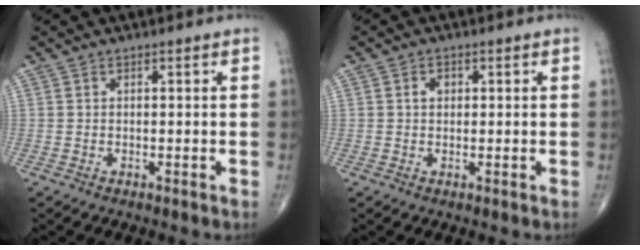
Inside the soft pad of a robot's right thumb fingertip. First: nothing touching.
{"total": 1.8, "force": [0.4, 1.3, 1.1], "torque": [-0.010, 0.004, 0.005]}